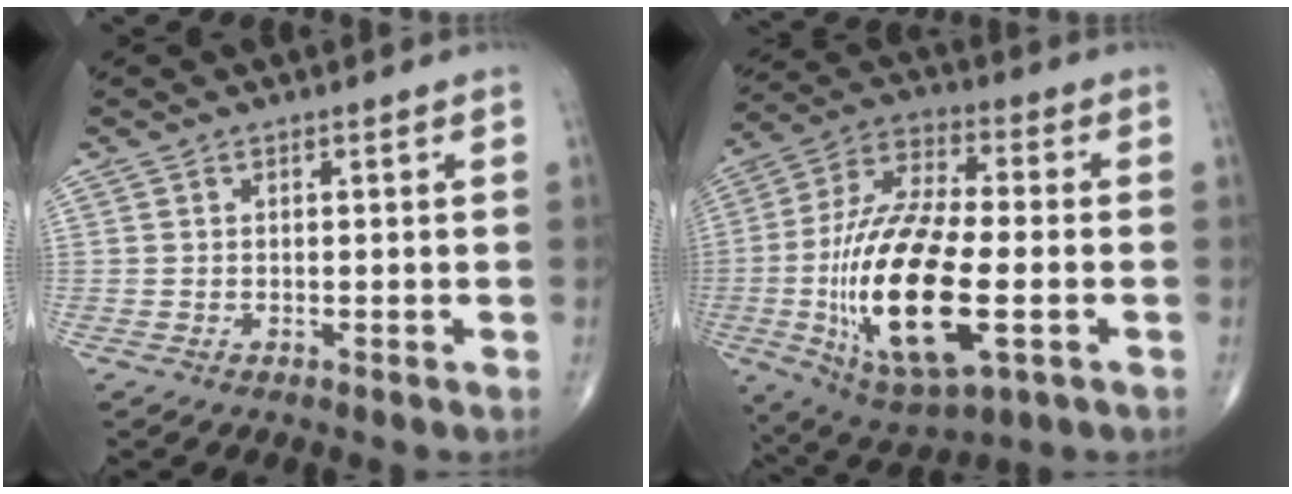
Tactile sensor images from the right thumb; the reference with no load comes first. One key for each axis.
{"total": 24.1, "fx": -4.8, "fy": 9.7, "fz": 21.6, "tx": -0.436, "ty": 0.007, "tz": -0.069}